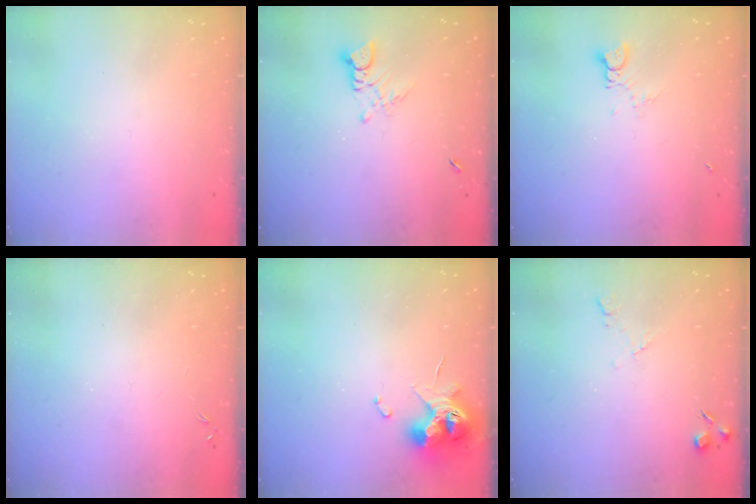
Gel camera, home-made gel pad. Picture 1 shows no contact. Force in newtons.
{"total": 3.0, "press": 2.9, "slide": 0.3}
{"total": 1.6, "press": 1.6, "slide": 0.2}
{"total": 0.0}
{"total": 9.9, "press": 9.8, "slide": 1.1}
{"total": 5.0, "press": 5.0, "slide": 0.8}